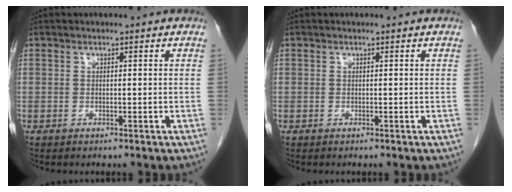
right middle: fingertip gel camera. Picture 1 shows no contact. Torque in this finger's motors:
{"motor_torque": [-0.12, 0.11, -0.01, 0.00]}